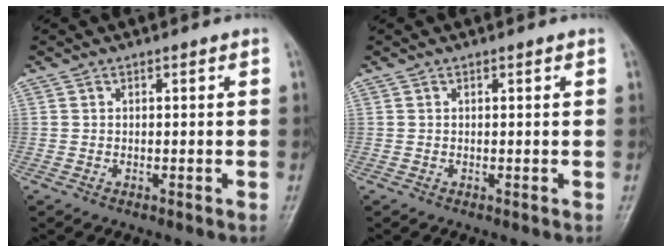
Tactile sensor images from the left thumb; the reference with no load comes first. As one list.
[{"total": 0.6, "force": [0.5, 0.0, 0.3], "torque": [-0.009, 0.001, 0.008]}]